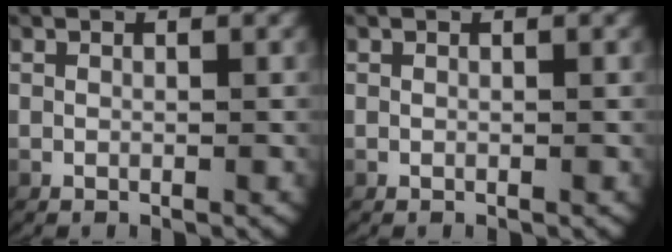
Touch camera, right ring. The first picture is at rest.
{"total": 0.0}